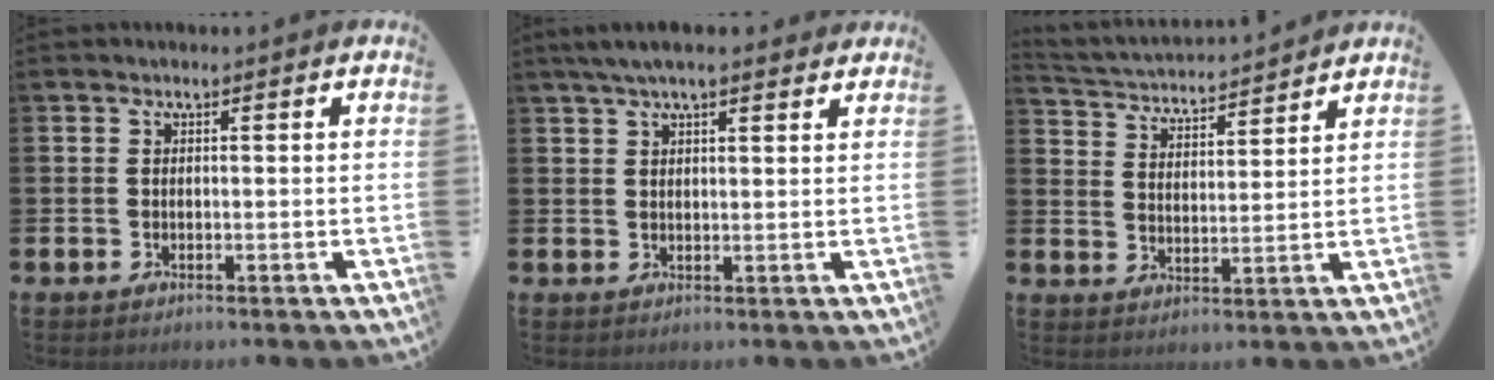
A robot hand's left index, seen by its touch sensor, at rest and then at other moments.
{"total": 4.4, "force": [3.6, 1.0, 2.3], "torque": [-0.048, -0.004, 0.064]}
{"total": 3.9, "force": [3.9, 0.6, 0.1], "torque": [-0.025, -0.032, 0.065]}